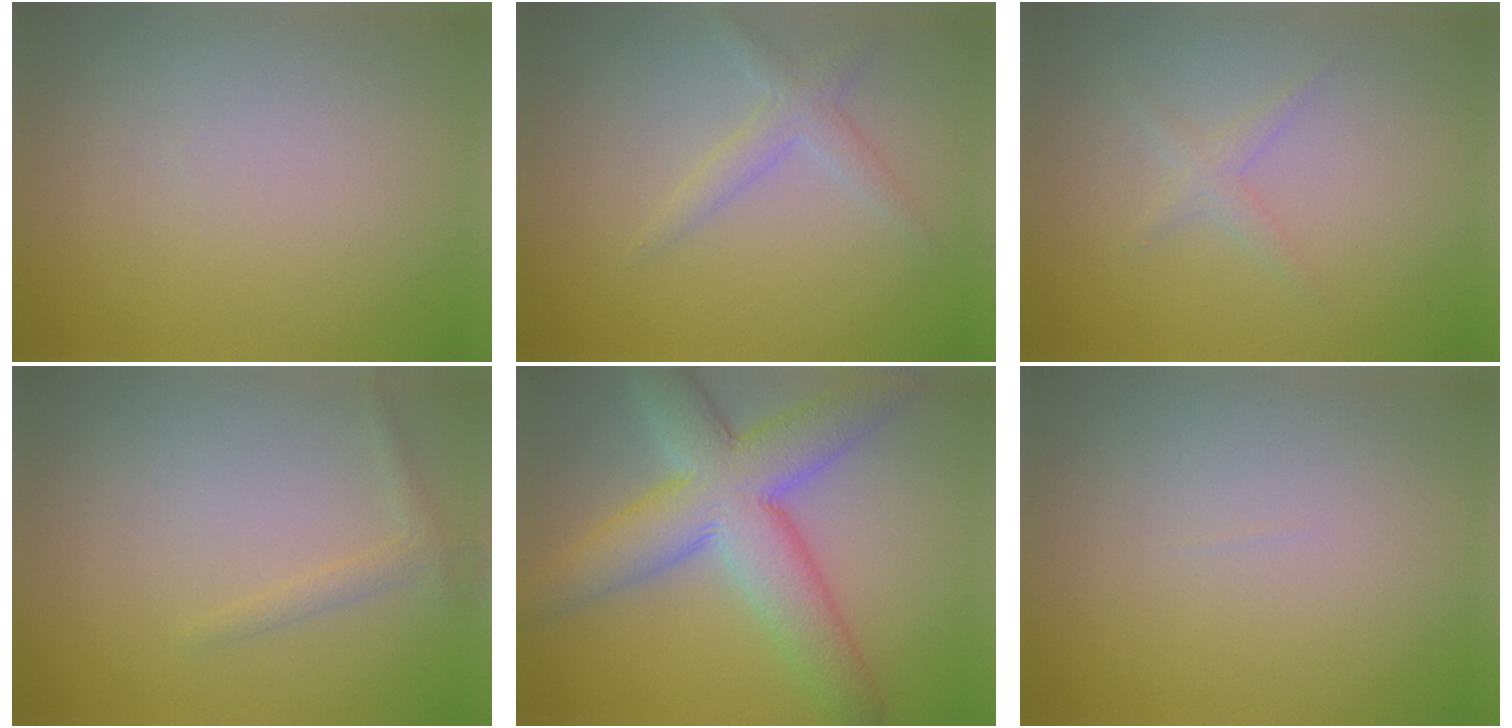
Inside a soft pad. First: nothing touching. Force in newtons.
{"total": 2.1, "press": 2.1, "slide": 0.1}
{"total": 1.3, "press": 1.3, "slide": 0.1}
{"total": 1.3, "press": 1.3, "slide": 0.1}
{"total": 9.7, "press": 9.7, "slide": 0.2}
{"total": 0.0}